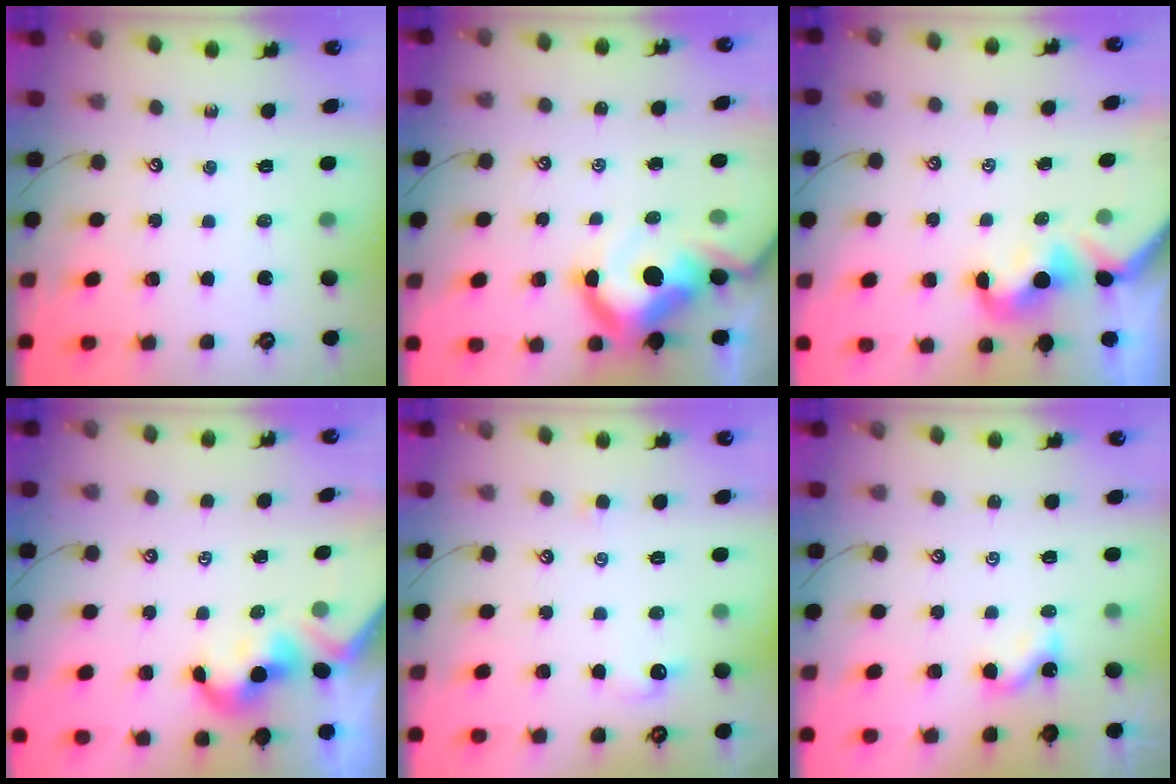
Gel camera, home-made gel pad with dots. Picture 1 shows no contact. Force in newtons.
{"total": 13.7, "press": 13.6, "slide": 1.9}
{"total": 1.1, "press": 1.1, "slide": 0.2}
{"total": 1.9, "press": 1.9, "slide": 0.4}
{"total": 1.3, "press": 1.2, "slide": 0.4}
{"total": 1.6, "press": 1.6, "slide": 0.4}